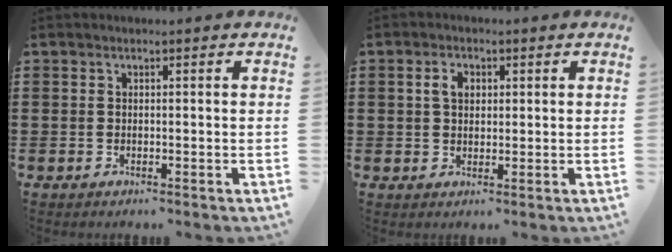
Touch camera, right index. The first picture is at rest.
{"total": 2.9, "force": [0.7, 1.9, 2.1], "torque": [-0.047, 0.012, 0.012]}